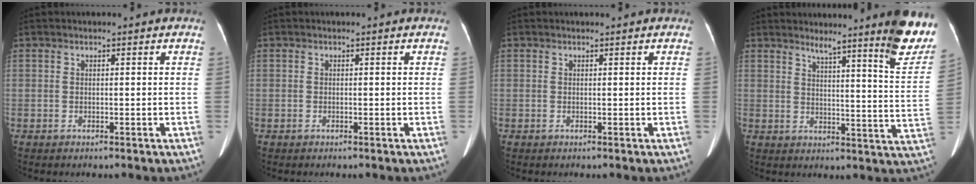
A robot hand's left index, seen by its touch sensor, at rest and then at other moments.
{"total": 0.0}
{"total": 0.6, "force": [0.6, 0.1, 0.2], "torque": [-0.010, 0.007, 0.009]}
{"total": 13.8, "force": [11.1, -0.5, 8.0], "torque": [-0.087, -0.045, 0.127]}